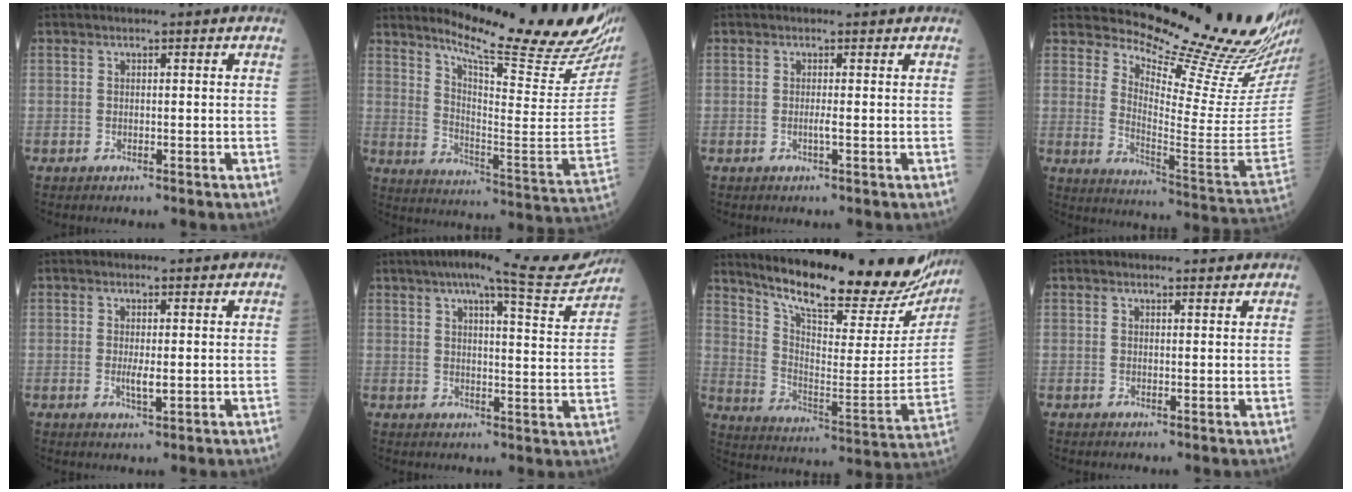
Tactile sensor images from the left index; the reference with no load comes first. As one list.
[{"total": 22.9, "force": [20.2, 0.4, 10.6], "torque": [-0.170, -0.117, 0.269]}, {"total": 0.7, "force": [-0.2, -0.1, 0.6], "torque": [-0.016, -0.002, -0.006]}, {"total": 21.1, "force": [19.7, -0.1, 7.7], "torque": [-0.134, -0.140, 0.260]}, {"total": 2.0, "force": [0.1, 0.5, 1.9], "torque": [-0.040, -0.007, 0.005]}, {"total": 13.7, "force": [12.1, 1.1, 6.3], "torque": [-0.088, -0.007, 0.145]}, {"total": 26.5, "force": [23.3, 4.6, 11.9], "torque": [-0.193, -0.078, 0.318]}, {"total": 2.0, "force": [1.9, 0.5, 0.0], "torque": [-0.005, -0.002, 0.022]}]